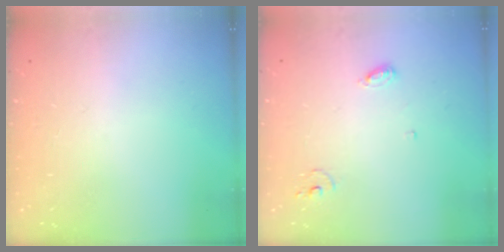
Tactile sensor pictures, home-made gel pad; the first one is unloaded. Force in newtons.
{"total": 4.7, "press": 4.7, "slide": 0.5}